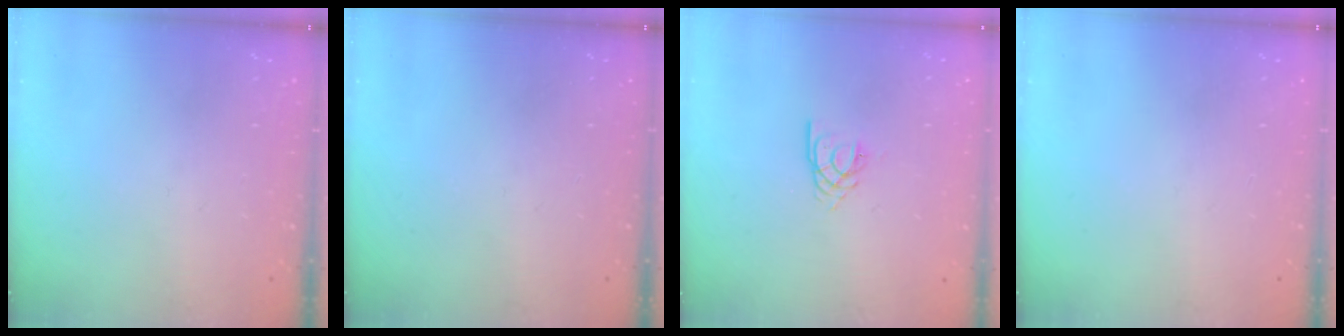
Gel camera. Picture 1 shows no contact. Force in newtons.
{"total": 0.0}
{"total": 2.1, "press": 2.1, "slide": 0.3}
{"total": 0.0}